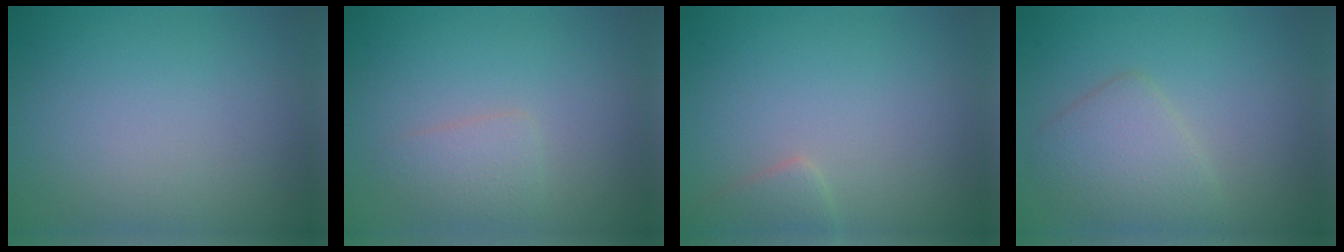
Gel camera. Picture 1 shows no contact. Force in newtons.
{"total": 1.7, "press": 1.7, "slide": 0.1}
{"total": 1.8, "press": 1.8, "slide": 0.1}
{"total": 3.3, "press": 3.3, "slide": 0.2}